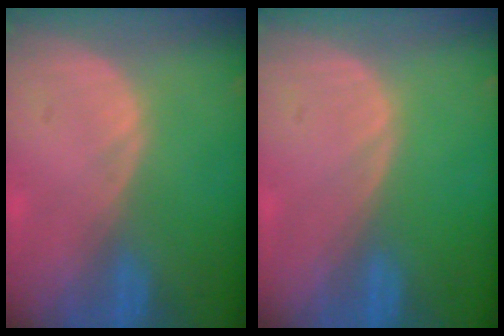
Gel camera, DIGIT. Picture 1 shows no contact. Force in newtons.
{"total": 0.0}